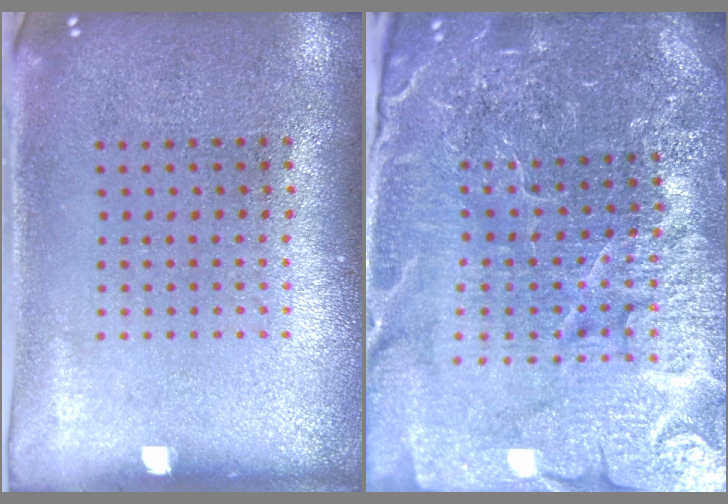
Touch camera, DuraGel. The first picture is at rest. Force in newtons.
{"total": 5.8, "press": 5.2, "slide": 2.6}